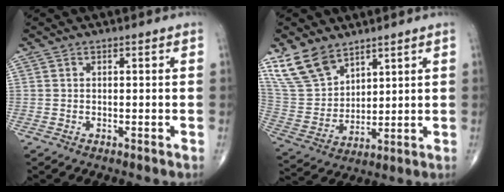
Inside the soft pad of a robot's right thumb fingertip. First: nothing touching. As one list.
[{"total": 11.9, "force": [8.4, 6.8, 5.1], "torque": [-0.090, -0.034, 0.187]}]